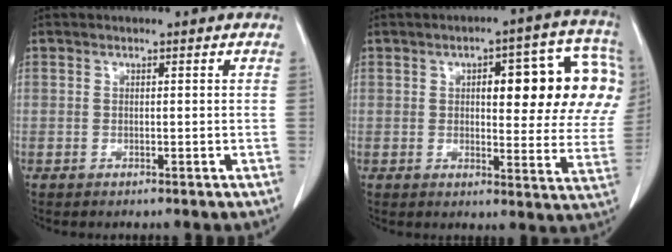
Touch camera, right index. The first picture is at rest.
{"total": 17.8, "force": [4.3, 5.4, 16.4], "torque": [-0.186, 0.029, 0.050]}